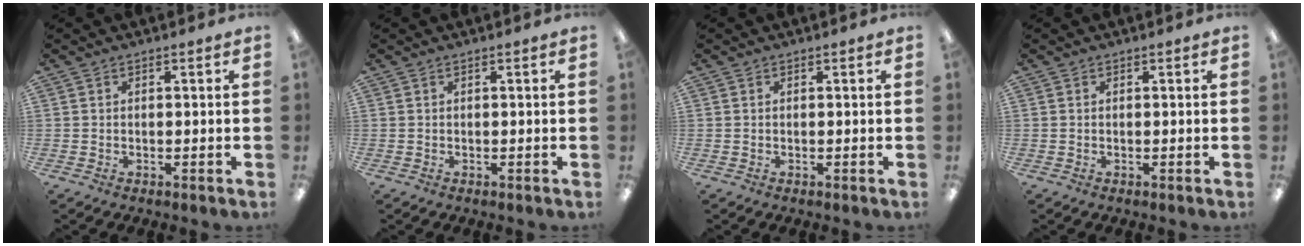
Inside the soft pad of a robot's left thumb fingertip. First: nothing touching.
{"total": 0.0}
{"total": 0.0}
{"total": 0.0}